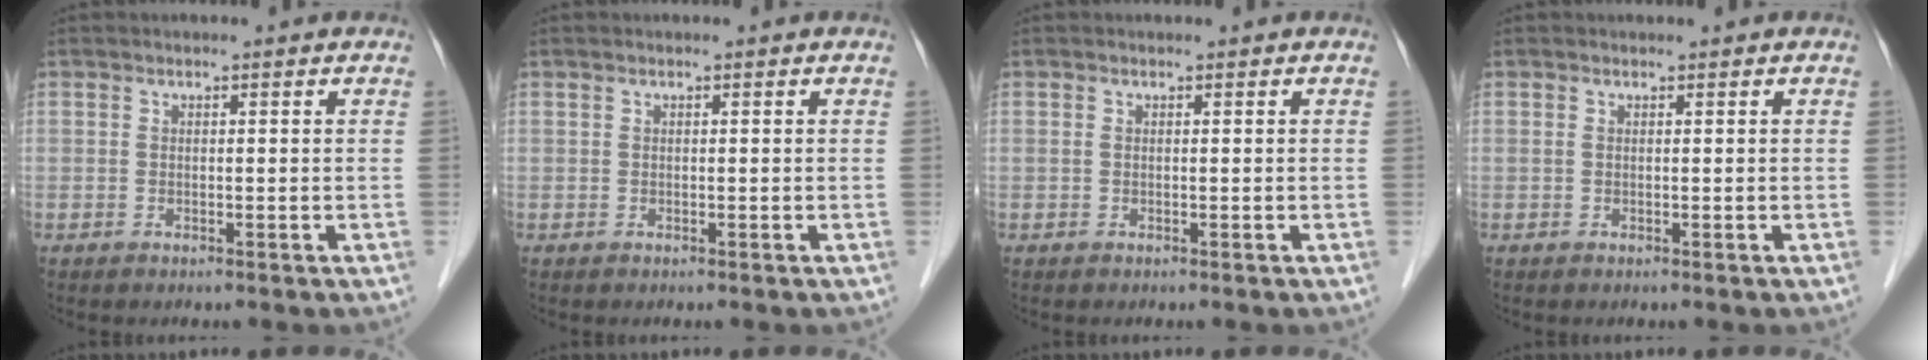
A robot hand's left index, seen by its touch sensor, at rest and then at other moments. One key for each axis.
{"total": 0.0}
{"total": 0.0}
{"total": 0.0}